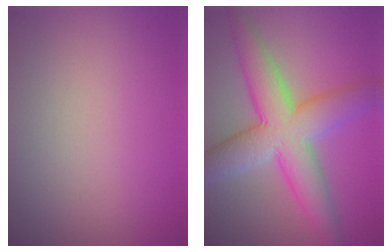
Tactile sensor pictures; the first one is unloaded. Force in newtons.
{"total": 8.6, "press": 8.6, "slide": 0.2}